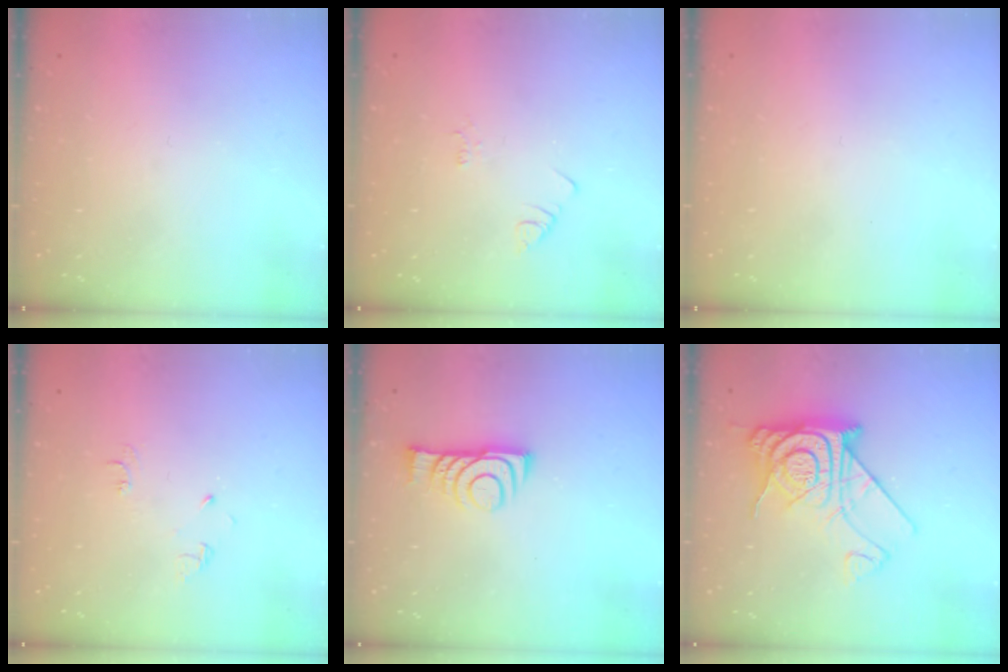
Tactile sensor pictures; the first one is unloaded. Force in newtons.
{"total": 1.9, "press": 1.9, "slide": 0.2}
{"total": 1.6, "press": 1.5, "slide": 0.1}
{"total": 4.4, "press": 4.4, "slide": 0.6}
{"total": 9.8, "press": 9.8, "slide": 0.5}
{"total": 17.5, "press": 17.4, "slide": 1.6}